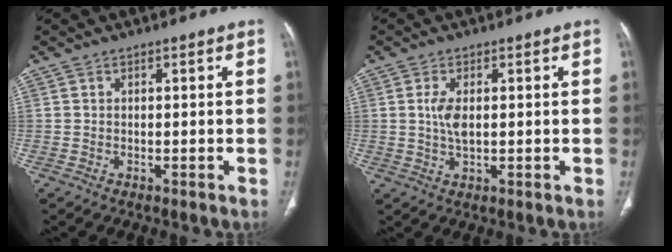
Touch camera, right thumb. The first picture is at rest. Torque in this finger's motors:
{"motor_torque": [0.10, 0.07, -0.15, 0.13, 0.08]}